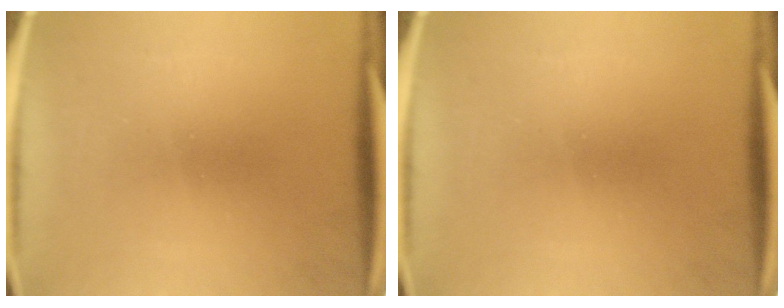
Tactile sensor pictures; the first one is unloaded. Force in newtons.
{"total": 0.0}